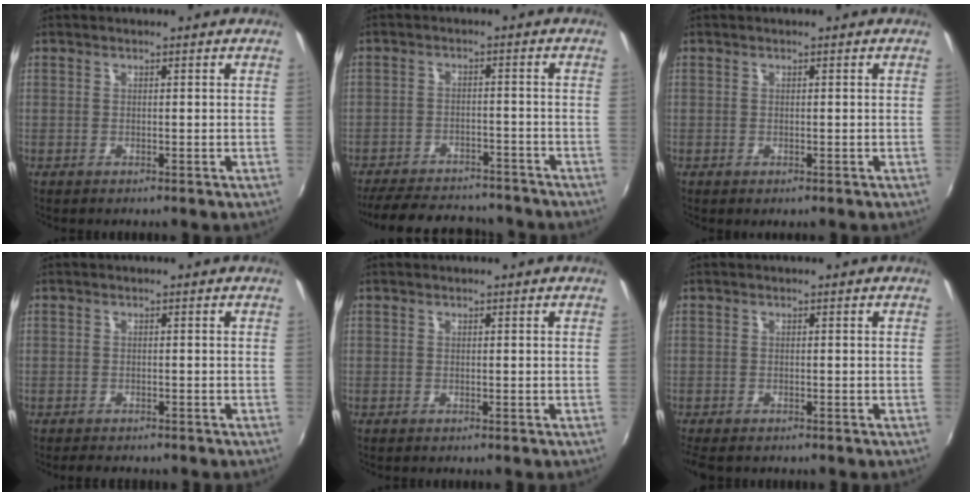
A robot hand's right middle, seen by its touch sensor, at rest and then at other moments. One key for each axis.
{"total": 17.8, "fx": -15.4, "fy": 5.8, "fz": 6.9, "tx": -0.157, "ty": 0.002, "tz": -0.210}
{"total": 0.0}
{"total": 2.5, "fx": -2.2, "fy": 0.9, "fz": 0.8, "tx": -0.024, "ty": -0.007, "tz": -0.036}
{"total": 0.0}
{"total": 3.4, "fx": -2.6, "fy": 1.3, "fz": 1.7, "tx": -0.038, "ty": -0.021, "tz": -0.042}